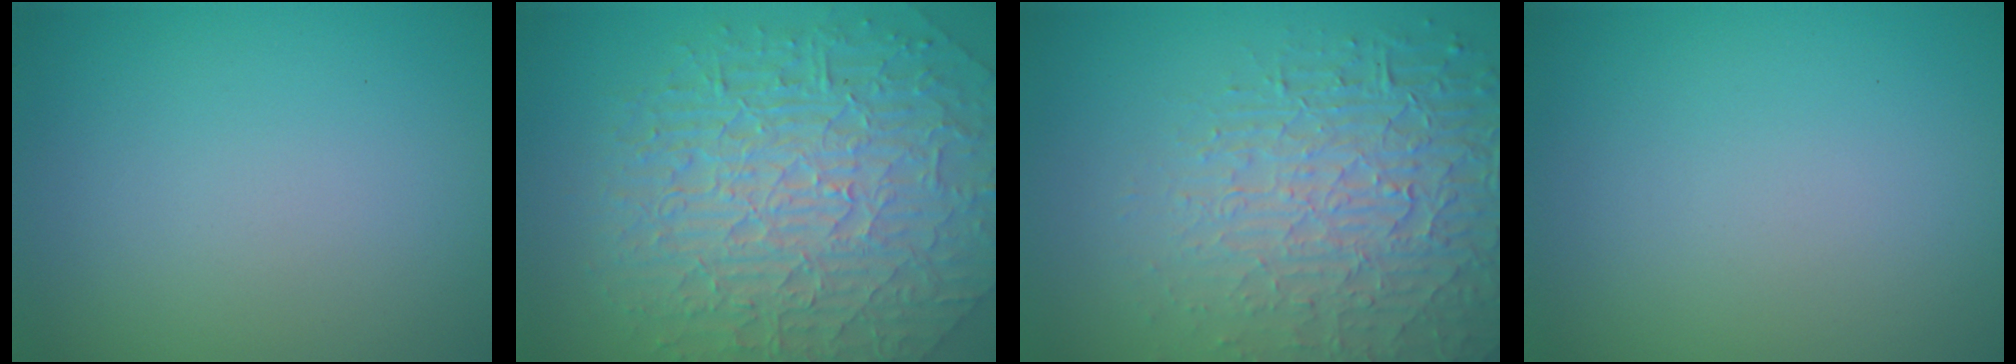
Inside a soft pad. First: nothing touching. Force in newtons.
{"total": 9.1, "press": 6.8, "slide": 6.0}
{"total": 7.2, "press": 5.2, "slide": 4.9}
{"total": 0.0}